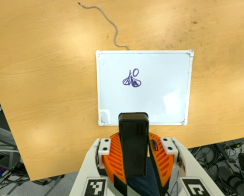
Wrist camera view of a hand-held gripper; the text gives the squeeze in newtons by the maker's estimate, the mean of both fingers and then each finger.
{"total": 10.1, "left": 8.2, "right": 12.0}